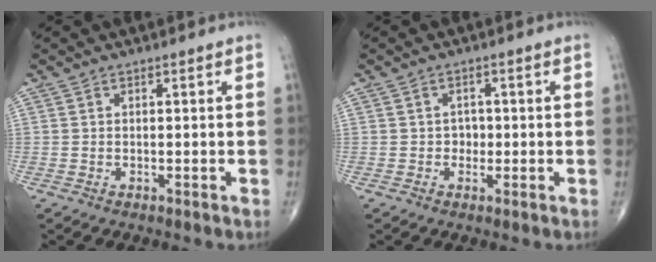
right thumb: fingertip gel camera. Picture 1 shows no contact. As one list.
[{"total": 1.7, "force": [-0.3, 1.5, 0.7], "torque": [0.003, 0.006, -0.010]}]